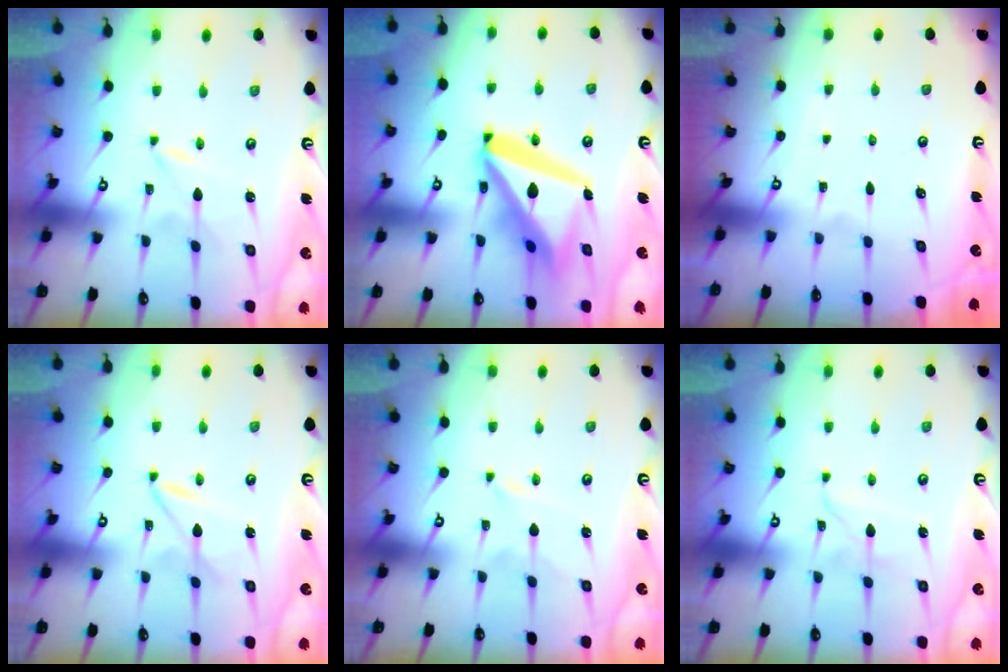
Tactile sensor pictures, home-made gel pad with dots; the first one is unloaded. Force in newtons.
{"total": 20.2, "press": 20.0, "slide": 2.6}
{"total": 0.0}
{"total": 2.1, "press": 2.1, "slide": 0.3}
{"total": 1.4, "press": 1.3, "slide": 0.3}
{"total": 2.4, "press": 2.4, "slide": 0.3}